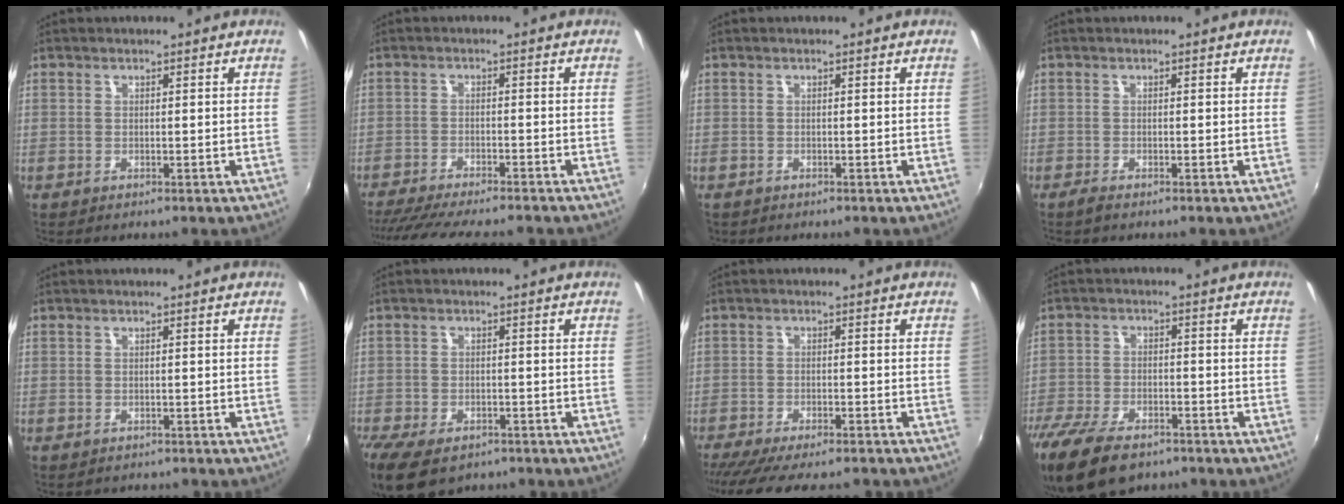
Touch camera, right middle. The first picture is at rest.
{"total": 13.8, "force": [-12.1, 1.7, 6.2], "torque": [-0.132, -0.026, -0.188]}
{"total": 0.8, "force": [-0.5, 0.6, 0.1], "torque": [-0.006, -0.003, -0.008]}
{"total": 1.2, "force": [-1.0, 0.2, 0.6], "torque": [-0.012, -0.005, -0.020]}
{"total": 1.2, "force": [-0.9, 0.7, 0.3], "torque": [-0.011, -0.005, -0.011]}
{"total": 11.0, "force": [-7.6, 5.5, 5.7], "torque": [-0.146, -0.042, -0.130]}
{"total": 11.2, "force": [-9.7, 2.0, 5.3], "torque": [-0.115, -0.036, -0.152]}
{"total": 13.9, "force": [-10.2, 6.0, 7.2], "torque": [-0.177, -0.040, -0.183]}